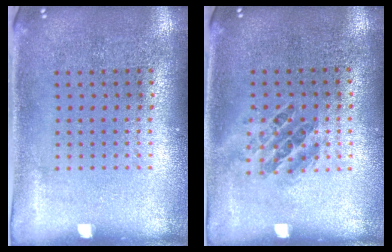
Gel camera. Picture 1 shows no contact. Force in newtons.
{"total": 0.8, "press": 0.7, "slide": 0.4}